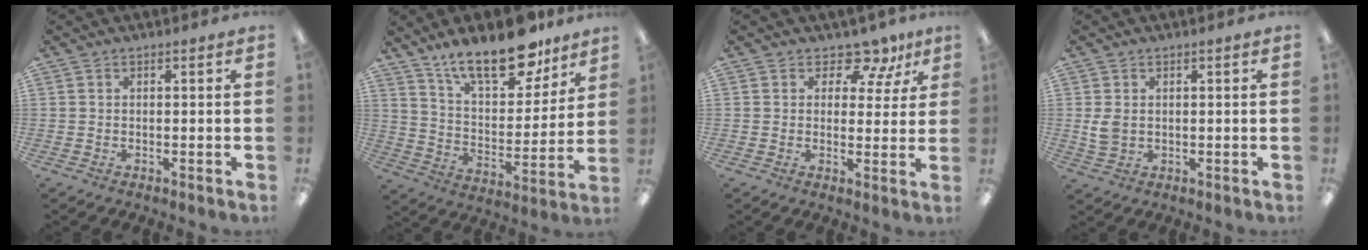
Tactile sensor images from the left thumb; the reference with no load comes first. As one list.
[{"total": 19.1, "force": [14.2, 7.7, 10.2], "torque": [-0.163, -0.084, 0.244]}, {"total": 7.6, "force": [5.3, 4.4, 3.3], "torque": [-0.040, -0.035, 0.093]}, {"total": 3.6, "force": [0.5, 2.5, 2.5], "torque": [-0.047, 0.000, 0.006]}]